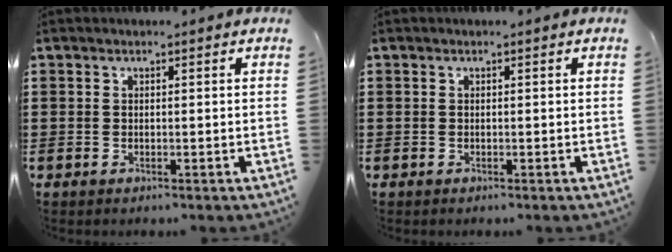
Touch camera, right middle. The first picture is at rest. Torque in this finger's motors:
{"motor_torque": [0.28, 0.04, 0.65, 0.01]}